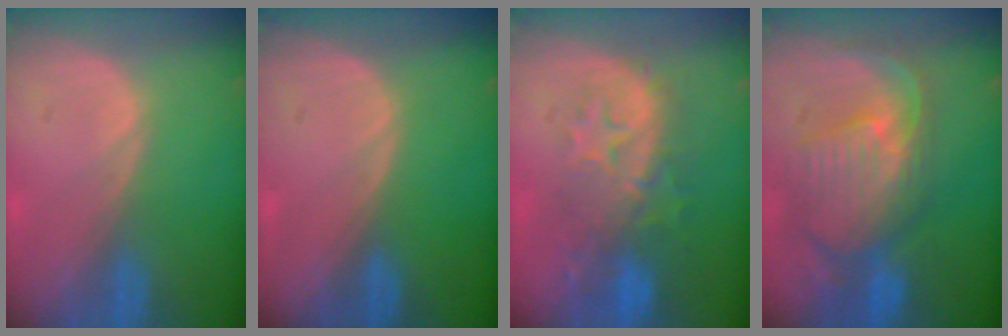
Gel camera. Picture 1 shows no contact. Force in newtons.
{"total": 0.0}
{"total": 9.4, "press": 8.7, "slide": 3.5}
{"total": 11.0, "press": 9.6, "slide": 5.4}